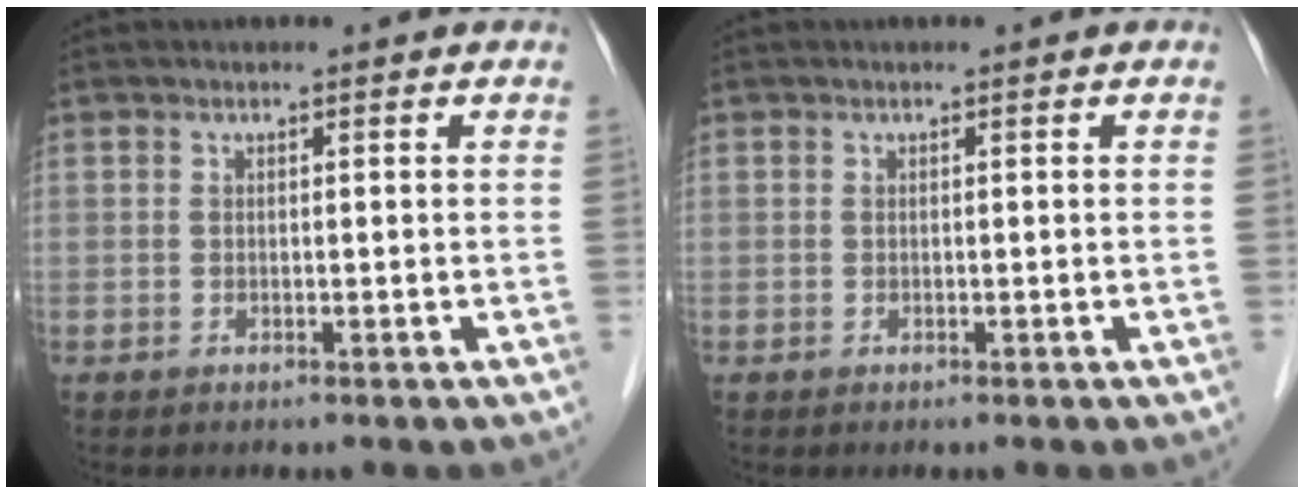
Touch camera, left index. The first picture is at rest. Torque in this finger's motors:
{"motor_torque": [0.00, 0.00, 0.00, 0.00]}